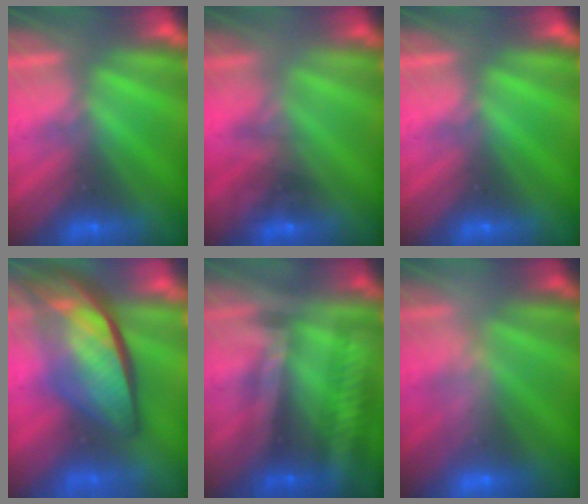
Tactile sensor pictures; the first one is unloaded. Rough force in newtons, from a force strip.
{"total": 1.6}
{"total": 0.0}
{"total": 10.5}
{"total": 2.4}
{"total": 2.6}